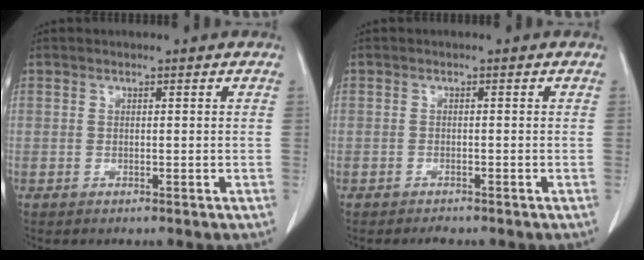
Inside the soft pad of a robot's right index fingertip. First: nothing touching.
{"total": 1.2, "force": [-1.1, 0.3, 0.3], "torque": [-0.009, -0.002, -0.015]}